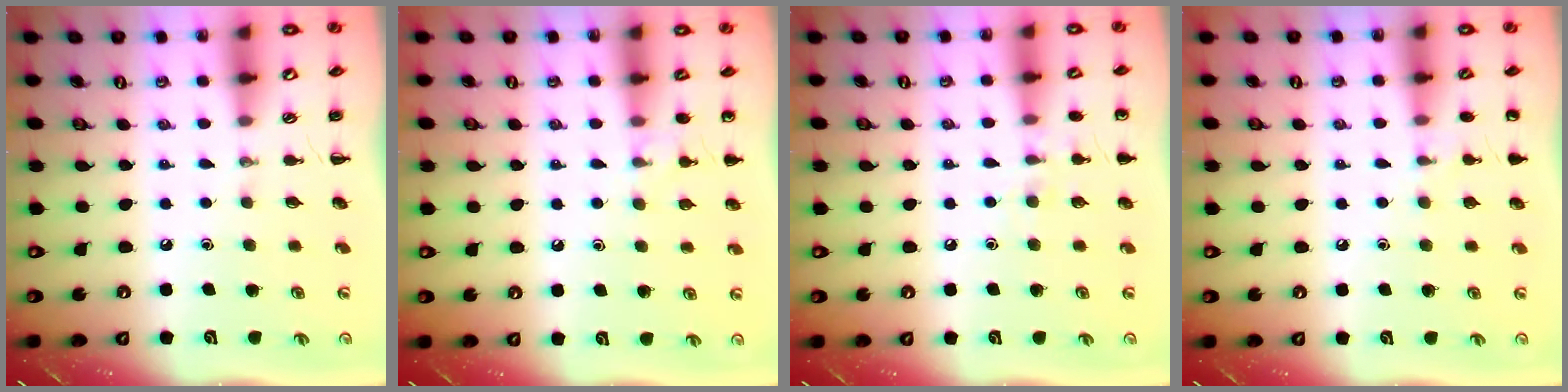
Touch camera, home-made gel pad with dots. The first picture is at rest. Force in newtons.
{"total": 5.8, "press": 5.5, "slide": 2.0}
{"total": 7.0, "press": 6.7, "slide": 2.0}
{"total": 6.7, "press": 6.5, "slide": 1.5}